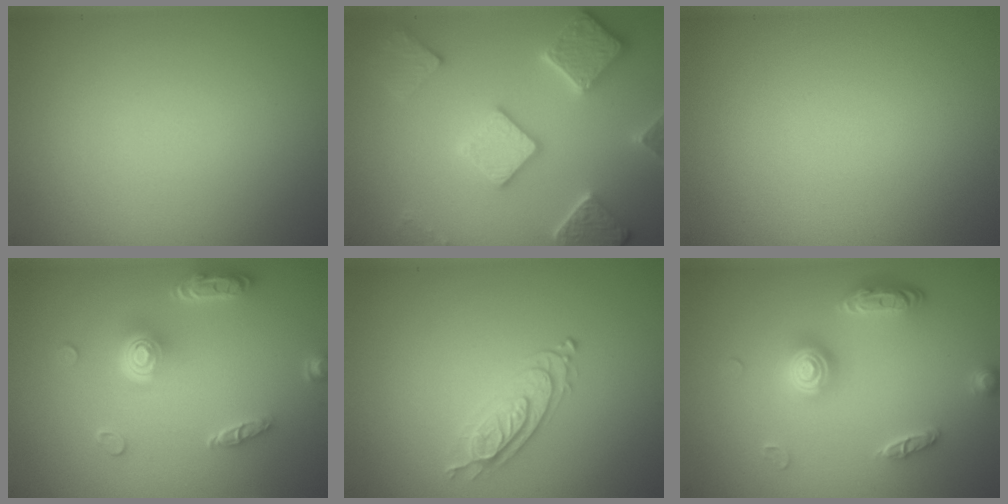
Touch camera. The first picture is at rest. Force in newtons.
{"total": 5.7, "press": 5.6, "slide": 1.3}
{"total": 0.0}
{"total": 4.9, "press": 3.7, "slide": 3.1}
{"total": 2.2, "press": 2.1, "slide": 0.7}
{"total": 3.3, "press": 2.9, "slide": 1.6}